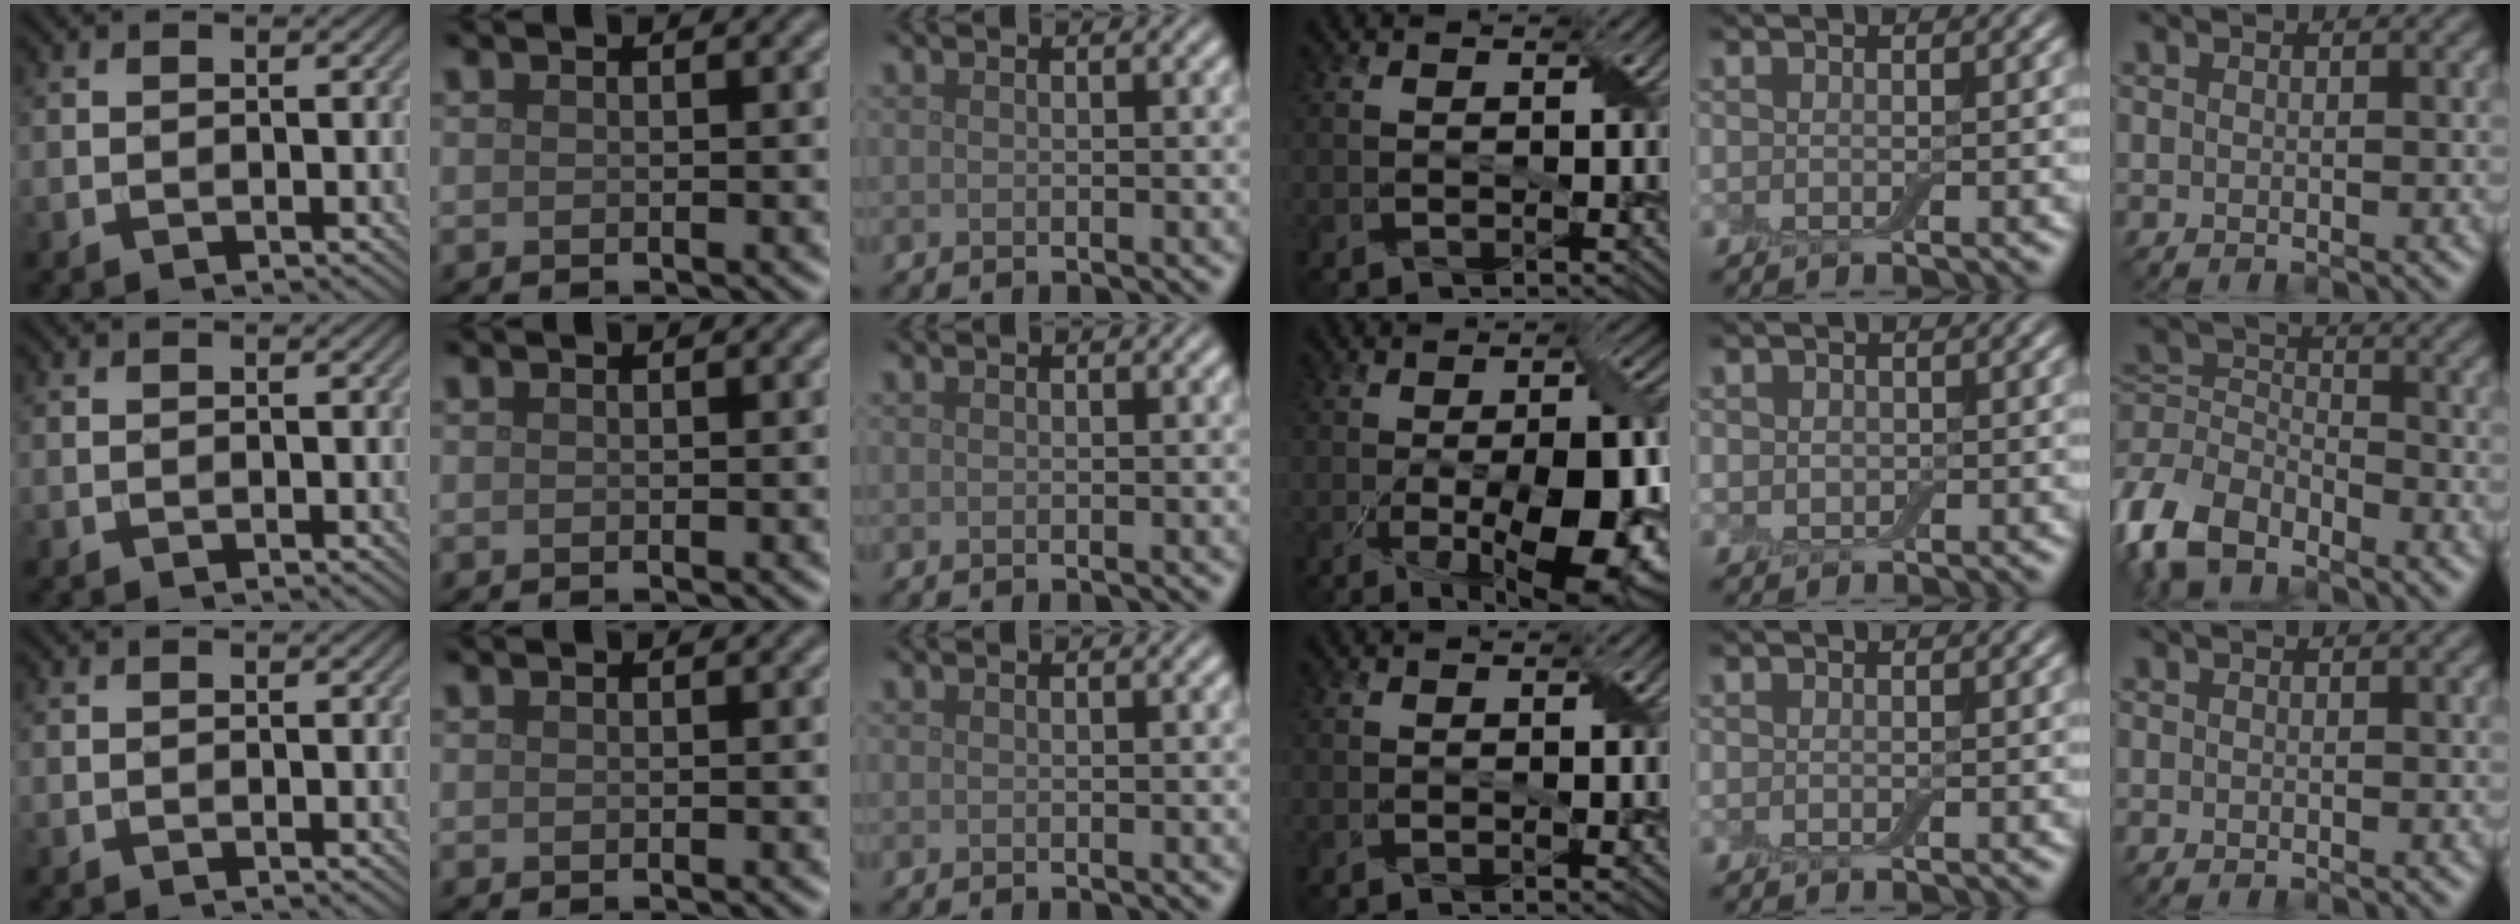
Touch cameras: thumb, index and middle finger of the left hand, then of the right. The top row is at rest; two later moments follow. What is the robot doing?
{"motion": "fold", "object": "cloth"}